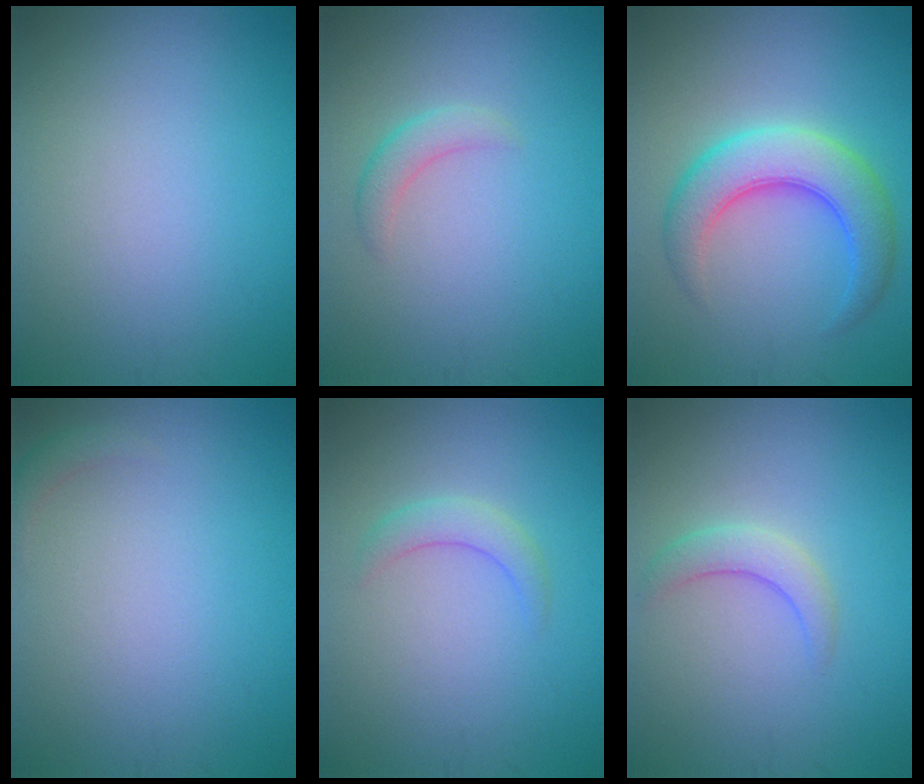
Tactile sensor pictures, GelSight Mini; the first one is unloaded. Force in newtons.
{"total": 1.7, "press": 1.7, "slide": 0.1}
{"total": 5.9, "press": 5.9, "slide": 0.2}
{"total": 1.0, "press": 1.0, "slide": 0.2}
{"total": 1.9, "press": 1.9, "slide": 0.1}
{"total": 2.2, "press": 2.2, "slide": 0.2}